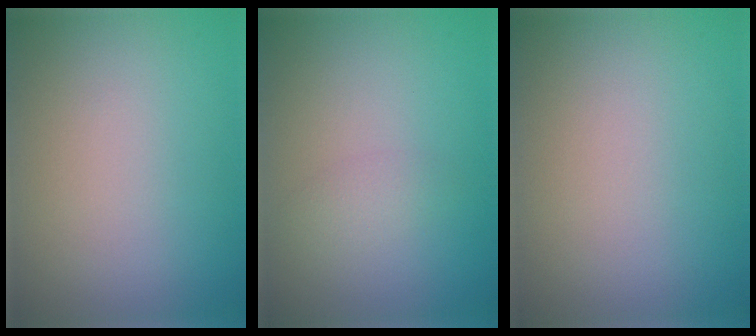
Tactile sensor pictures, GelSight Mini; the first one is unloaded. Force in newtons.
{"total": 1.2, "press": 1.2, "slide": 0.1}
{"total": 0.0}